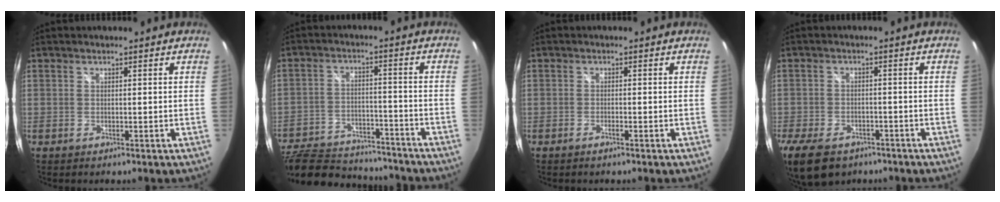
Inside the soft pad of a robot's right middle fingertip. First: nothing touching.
{"total": 22.3, "force": [-18.3, 8.8, 9.2], "torque": [-0.207, -0.004, -0.261]}
{"total": 1.7, "force": [-1.4, 0.1, 0.8], "torque": [-0.024, 0.001, -0.029]}
{"total": 11.7, "force": [-7.9, 6.4, 5.9], "torque": [-0.148, -0.025, -0.134]}